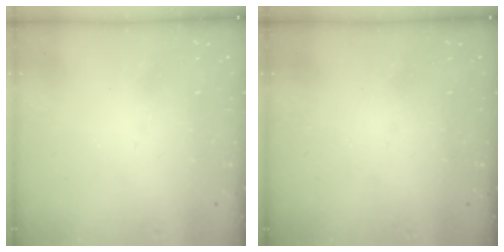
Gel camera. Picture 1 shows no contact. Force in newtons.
{"total": 0.0}